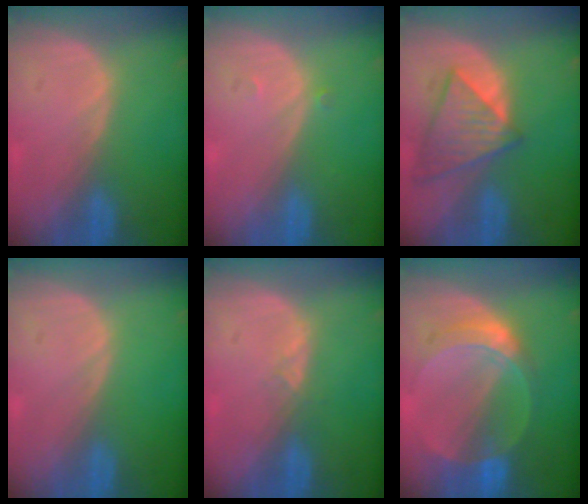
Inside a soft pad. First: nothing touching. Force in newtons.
{"total": 0.7, "press": 0.5, "slide": 0.5}
{"total": 7.8, "press": 7.0, "slide": 3.4}
{"total": 0.0}
{"total": 1.4, "press": 1.2, "slide": 0.8}
{"total": 7.1, "press": 6.2, "slide": 3.4}